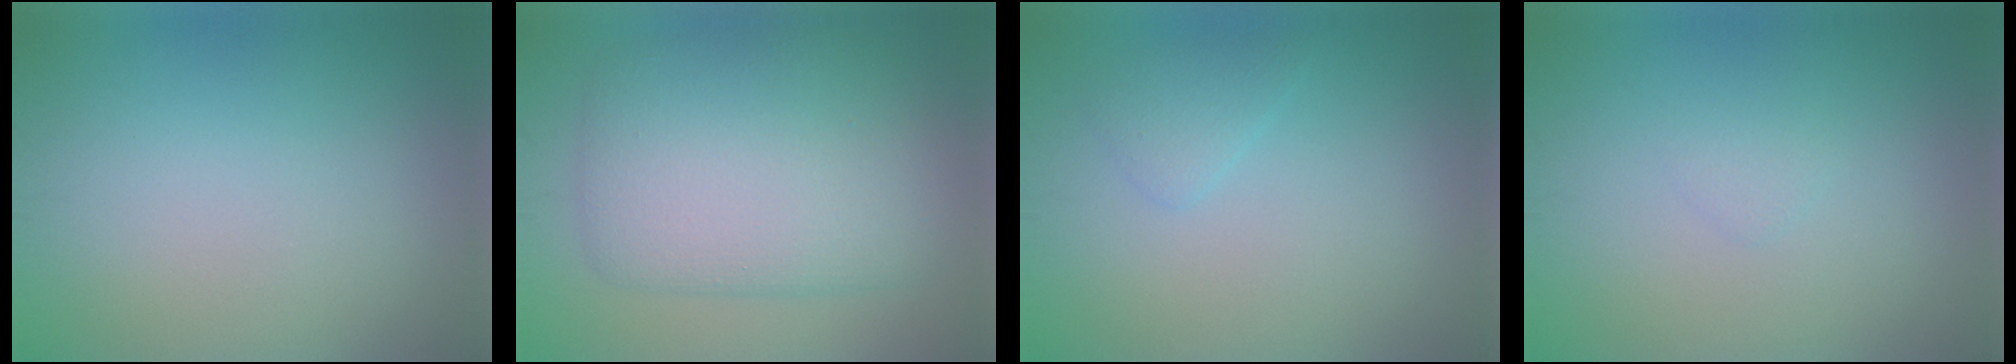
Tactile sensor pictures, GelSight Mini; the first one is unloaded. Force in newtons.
{"total": 8.7, "press": 8.7, "slide": 0.1}
{"total": 1.4, "press": 1.4, "slide": 0.1}
{"total": 0.6, "press": 0.6, "slide": 0.0}